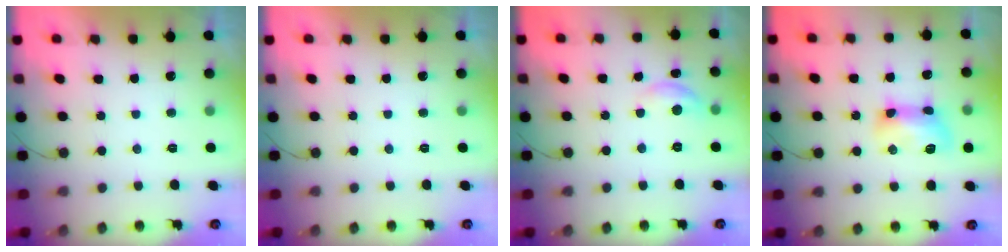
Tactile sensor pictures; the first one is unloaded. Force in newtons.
{"total": 0.0}
{"total": 6.9, "press": 6.9, "slide": 0.5}
{"total": 9.6, "press": 9.6, "slide": 1.1}